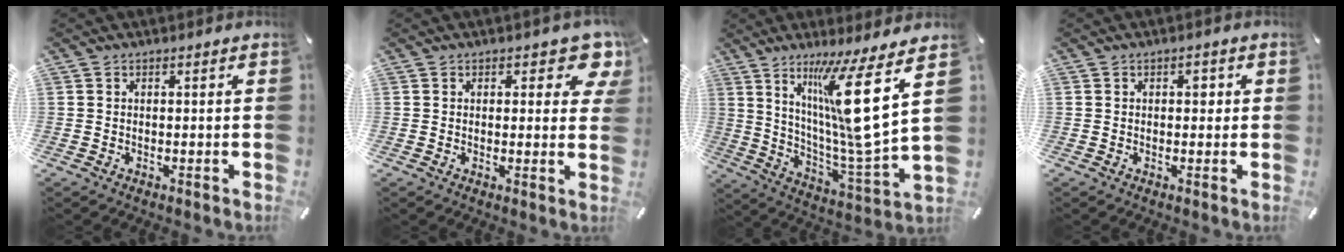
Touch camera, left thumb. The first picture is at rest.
{"total": 6.2, "force": [3.3, 3.2, 4.1], "torque": [-0.032, -0.019, 0.049]}
{"total": 19.4, "force": [9.1, 2.3, 17.0], "torque": [-0.285, -0.075, 0.133]}
{"total": 2.0, "force": [0.3, 1.4, 1.3], "torque": [-0.012, 0.003, -0.001]}